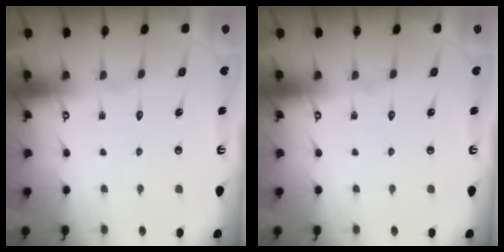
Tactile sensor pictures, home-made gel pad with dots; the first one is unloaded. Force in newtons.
{"total": 0.0}